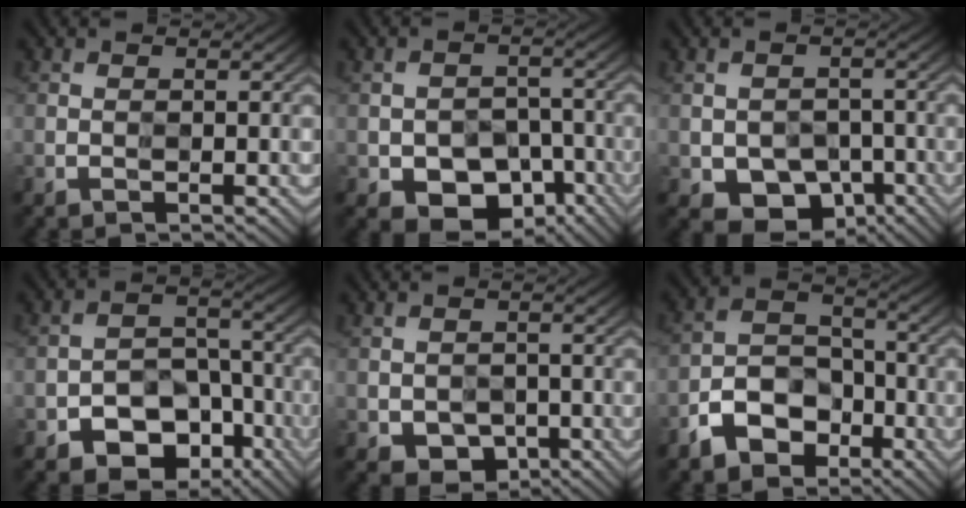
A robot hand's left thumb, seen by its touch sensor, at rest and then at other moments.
{"total": 5.5, "force": [-3.1, 4.0, 2.3], "torque": [-0.032, -0.011, -0.051]}
{"total": 4.4, "force": [-1.7, 3.7, 1.8], "torque": [-0.035, -0.016, -0.025]}
{"total": 7.2, "force": [-4.8, 4.8, 2.6], "torque": [-0.028, -0.010, -0.083]}
{"total": 1.8, "force": [-0.6, 1.7, 0.2], "torque": [-0.017, -0.007, -0.007]}
{"total": 6.3, "force": [-4.4, 4.1, 2.1], "torque": [-0.033, -0.001, -0.093]}